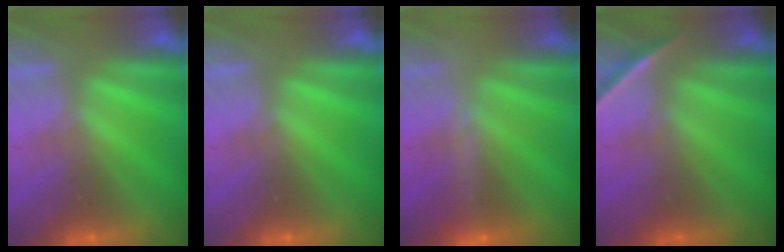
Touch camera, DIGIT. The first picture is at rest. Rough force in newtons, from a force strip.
{"total": 0.0}
{"total": 3.2}
{"total": 1.6}